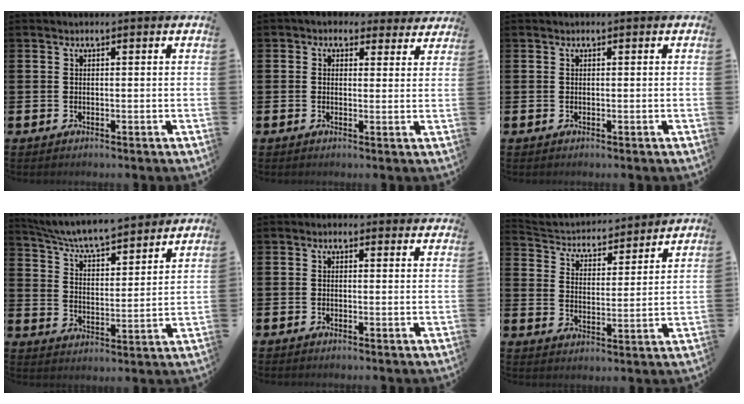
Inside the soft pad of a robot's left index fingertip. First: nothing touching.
{"total": 2.7, "force": [2.0, 1.7, 0.3], "torque": [-0.005, -0.010, 0.030]}
{"total": 0.0}
{"total": 6.9, "force": [6.5, 0.6, 2.0], "torque": [-0.068, -0.051, 0.112]}
{"total": 0.6, "force": [0.0, 0.5, 0.2], "torque": [0.000, 0.005, -0.003]}
{"total": 4.0, "force": [3.7, 1.4, 0.2], "torque": [-0.029, -0.036, 0.057]}